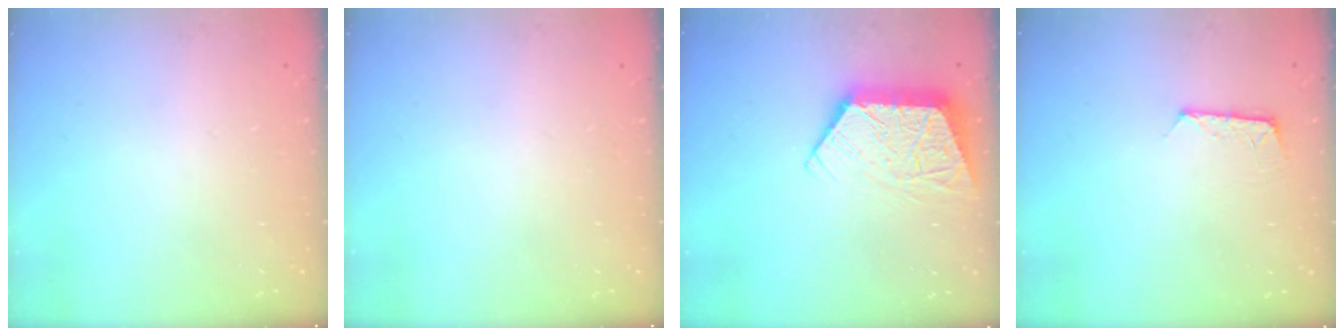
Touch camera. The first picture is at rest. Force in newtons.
{"total": 0.0}
{"total": 12.8, "press": 12.8, "slide": 1.1}
{"total": 5.3, "press": 5.2, "slide": 0.6}